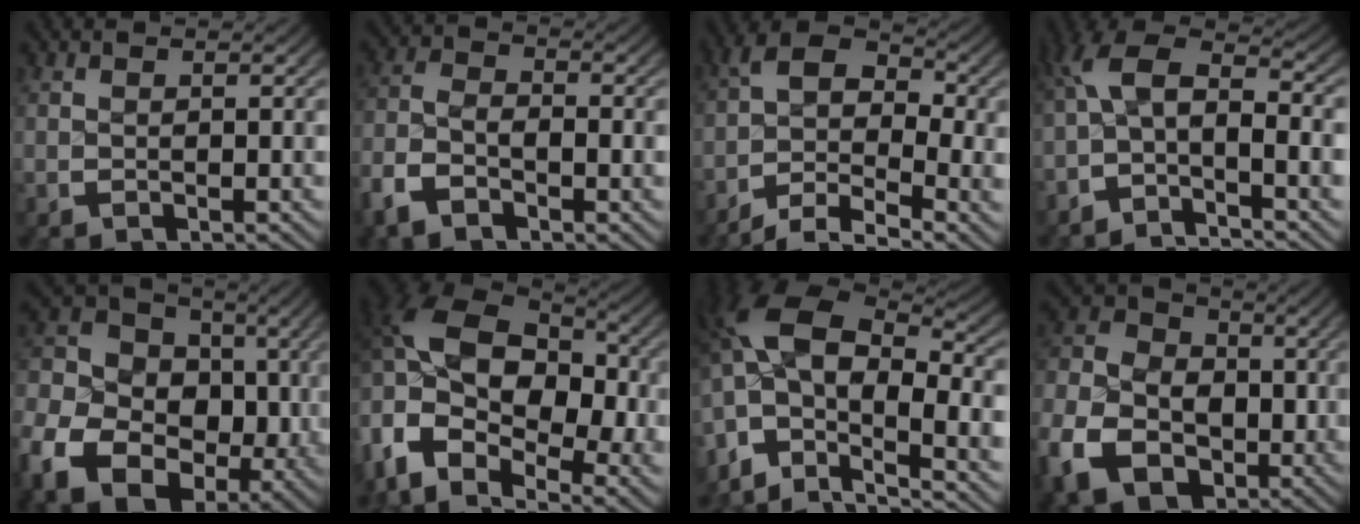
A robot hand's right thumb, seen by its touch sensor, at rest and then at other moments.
{"total": 4.6, "force": [-2.0, 3.1, 2.8], "torque": [-0.070, -0.008, -0.037]}
{"total": 8.7, "force": [-1.9, 5.9, 6.0], "torque": [-0.096, -0.016, -0.047]}
{"total": 6.5, "force": [-0.6, 3.7, 5.3], "torque": [-0.104, -0.010, -0.016]}
{"total": 17.8, "force": [-0.8, 14.0, 10.9], "torque": [-0.230, -0.040, -0.015]}
{"total": 17.0, "force": [-1.4, 12.0, 12.0], "torque": [-0.265, -0.057, -0.008]}
{"total": 15.4, "force": [-0.8, 10.8, 10.9], "torque": [-0.264, -0.055, 0.001]}
{"total": 14.4, "force": [-2.6, 11.1, 8.9], "torque": [-0.195, -0.055, -0.024]}